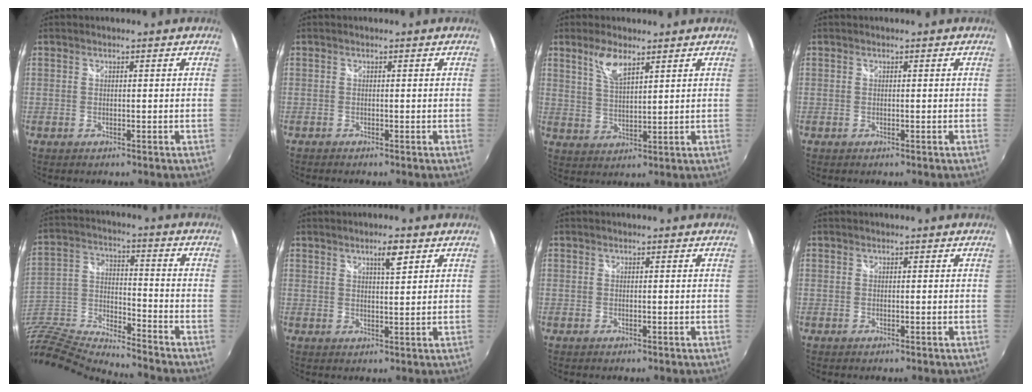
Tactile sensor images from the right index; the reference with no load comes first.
{"total": 0.5, "force": [-0.5, 0.2, 0.0], "torque": [-0.004, -0.005, -0.014]}
{"total": 5.6, "force": [3.6, 1.8, 3.9], "torque": [-0.075, 0.001, 0.073]}
{"total": 0.0}
{"total": 15.4, "force": [-12.9, 3.9, 7.6], "torque": [-0.192, -0.016, -0.257]}
{"total": 3.6, "force": [2.1, 0.8, 2.8], "torque": [-0.043, 0.005, 0.035]}
{"total": 0.0}
{"total": 0.0}